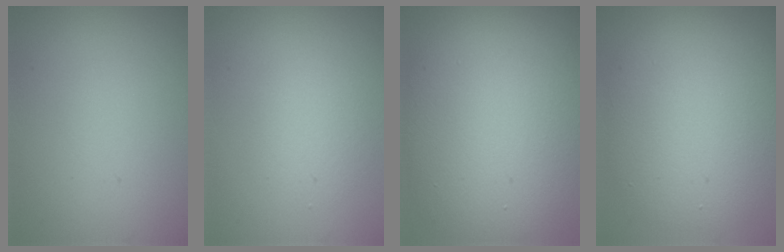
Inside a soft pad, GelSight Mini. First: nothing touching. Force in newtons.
{"total": 2.2, "press": 2.2, "slide": 0.1}
{"total": 13.9, "press": 13.9, "slide": 0.3}
{"total": 8.8, "press": 8.8, "slide": 0.7}